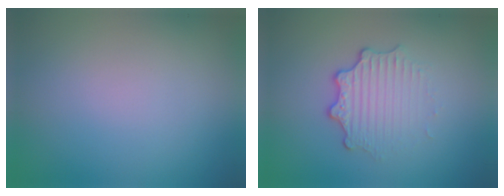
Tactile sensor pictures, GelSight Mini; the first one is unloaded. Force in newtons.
{"total": 3.3, "press": 2.5, "slide": 2.2}